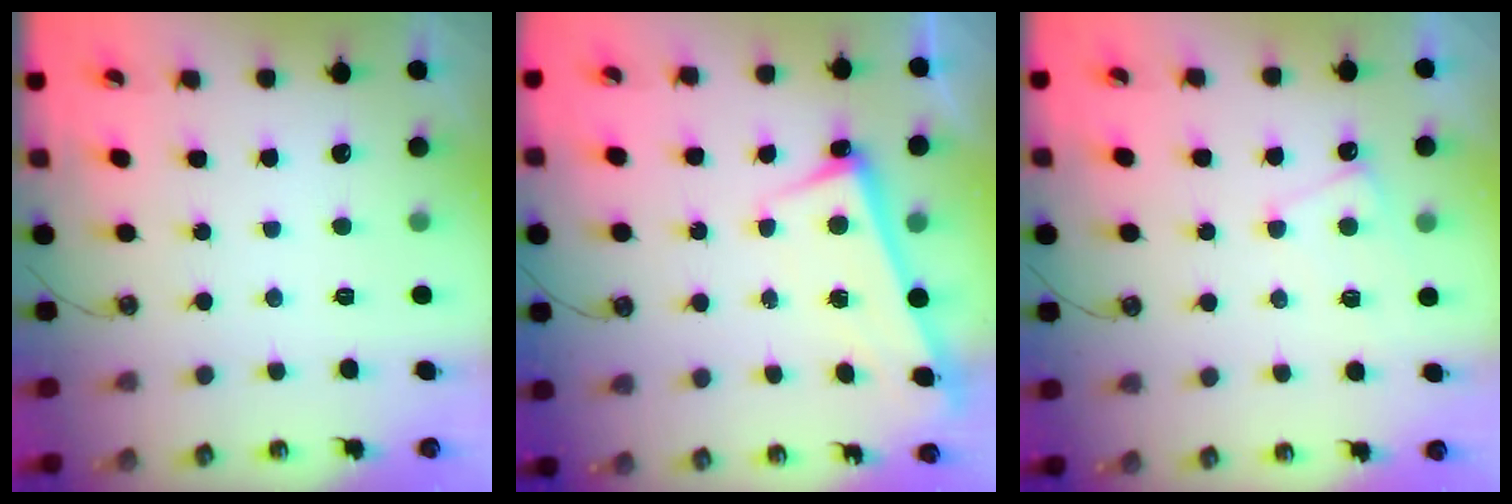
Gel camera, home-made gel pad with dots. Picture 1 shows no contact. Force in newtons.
{"total": 2.8, "press": 2.7, "slide": 0.8}
{"total": 0.9, "press": 0.7, "slide": 0.5}